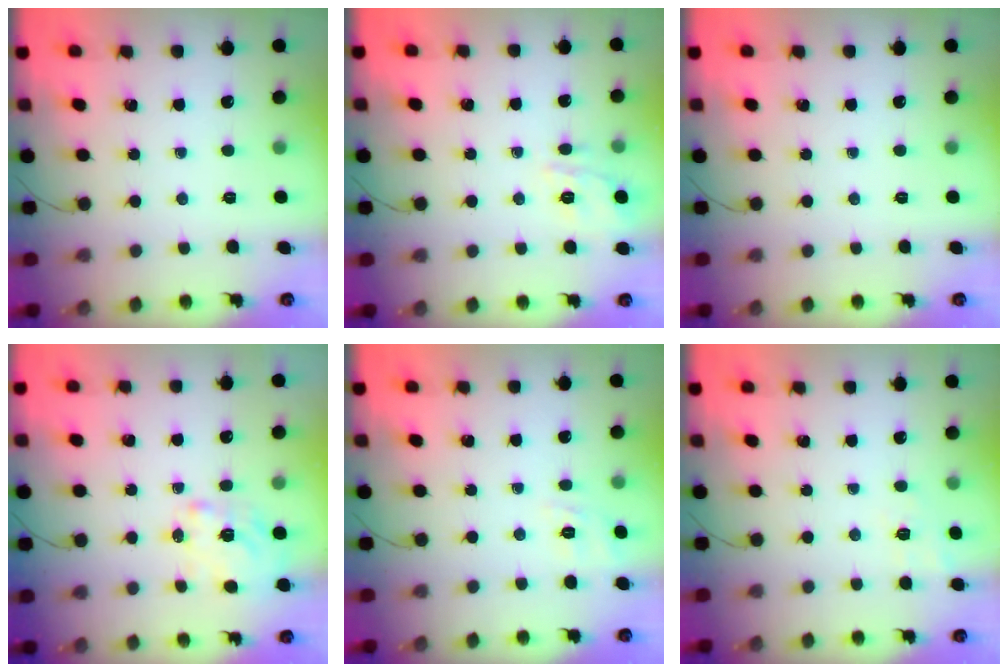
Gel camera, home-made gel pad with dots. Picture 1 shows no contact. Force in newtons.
{"total": 4.5, "press": 4.4, "slide": 0.8}
{"total": 0.0}
{"total": 2.4, "press": 2.4, "slide": 0.3}
{"total": 2.0, "press": 0.4, "slide": 1.9}
{"total": 7.8, "press": 7.5, "slide": 2.0}